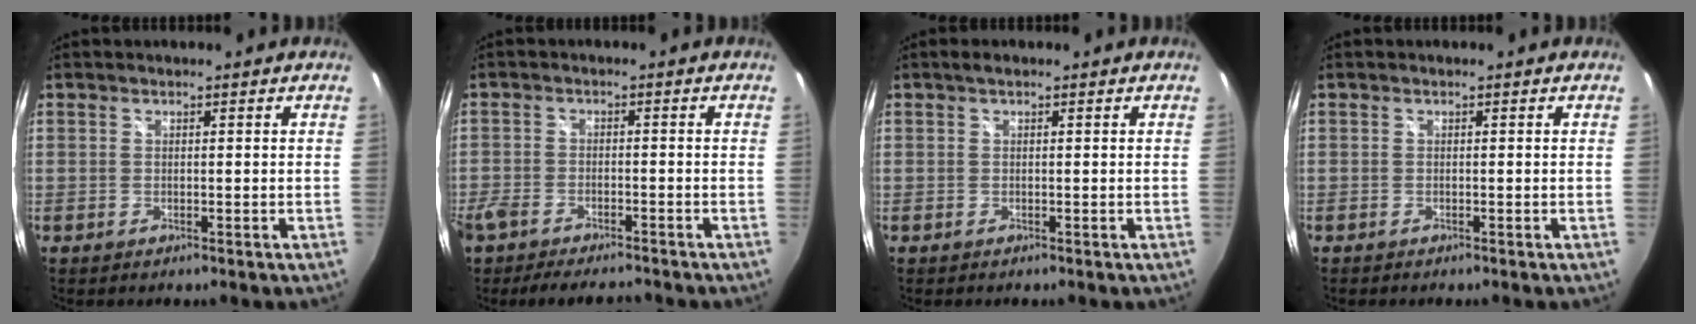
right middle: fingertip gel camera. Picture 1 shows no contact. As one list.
[{"total": 8.8, "force": [-7.3, 3.0, 3.8], "torque": [-0.100, -0.020, -0.122]}, {"total": 1.1, "force": [0.7, 0.4, 0.7], "torque": [-0.014, 0.006, 0.008]}, {"total": 0.0}]